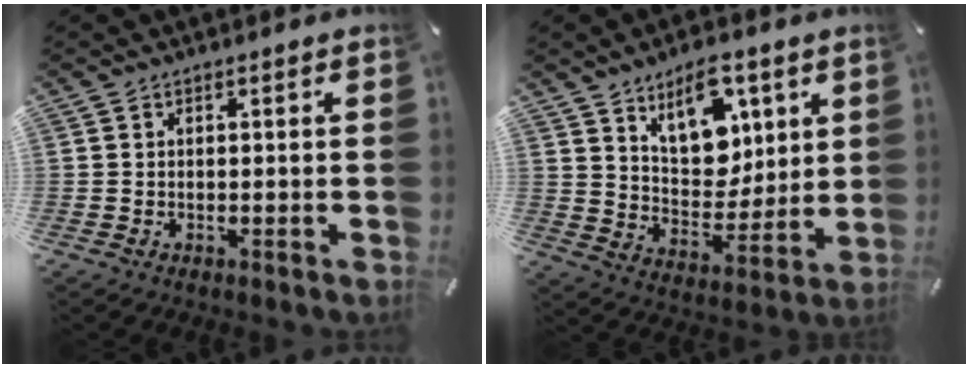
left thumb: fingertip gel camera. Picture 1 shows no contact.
{"total": 14.0, "force": [7.6, 9.0, 7.6], "torque": [-0.102, -0.043, 0.137]}